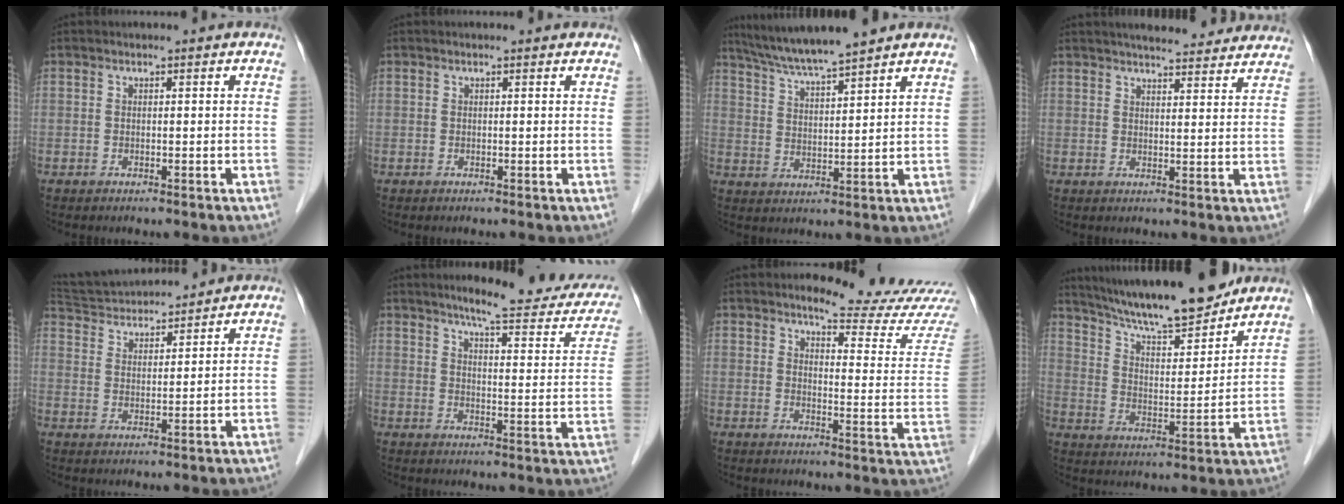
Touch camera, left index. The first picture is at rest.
{"total": 0.6, "force": [0.6, 0.2, 0.1], "torque": [-0.007, -0.001, 0.004]}
{"total": 10.3, "force": [9.0, -0.2, 5.0], "torque": [-0.091, 0.019, 0.156]}
{"total": 15.0, "force": [13.7, 2.6, 5.5], "torque": [-0.059, 0.015, 0.163]}
{"total": 11.2, "force": [10.7, 1.5, 2.9], "torque": [-0.061, 0.029, 0.184]}
{"total": 18.0, "force": [15.5, 2.8, 8.6], "torque": [-0.090, -0.027, 0.178]}
{"total": 14.9, "force": [14.2, -0.1, 4.6], "torque": [-0.057, -0.100, 0.152]}
{"total": 17.2, "force": [15.1, 1.8, 7.9], "torque": [-0.132, 0.001, 0.245]}